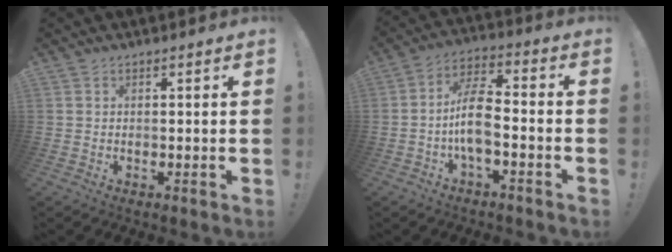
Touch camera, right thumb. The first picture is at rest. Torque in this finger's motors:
{"motor_torque": [1.59, 1.45, 1.29, -0.64, 0.36]}